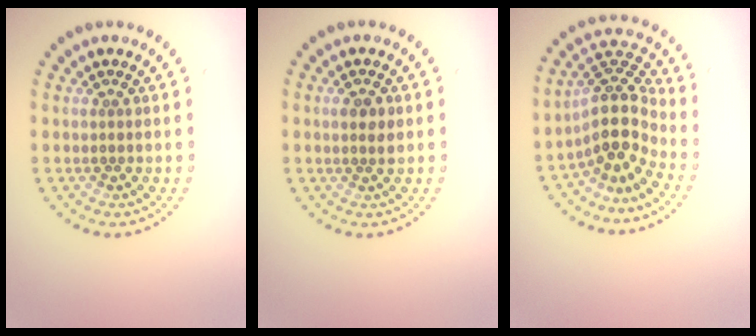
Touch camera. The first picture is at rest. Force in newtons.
{"total": 1.7, "press": 1.6, "slide": 0.6}
{"total": 4.8, "press": 3.6, "slide": 3.2}